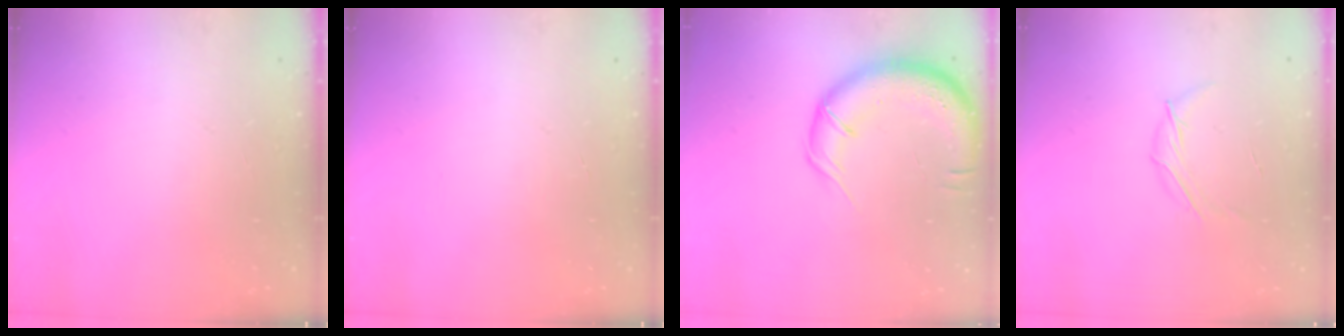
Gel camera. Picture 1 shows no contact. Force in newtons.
{"total": 0.0}
{"total": 14.0, "press": 13.7, "slide": 2.9}
{"total": 5.7, "press": 5.6, "slide": 0.7}